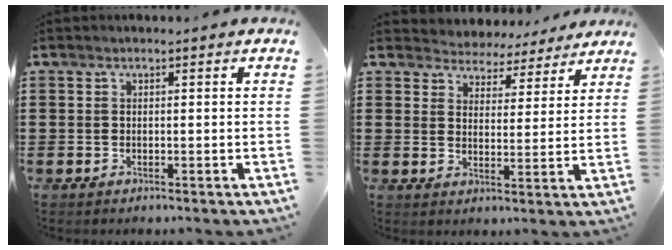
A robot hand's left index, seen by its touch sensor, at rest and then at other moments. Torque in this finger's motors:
{"motor_torque": [2.14, 0.00, 0.21, -0.06]}